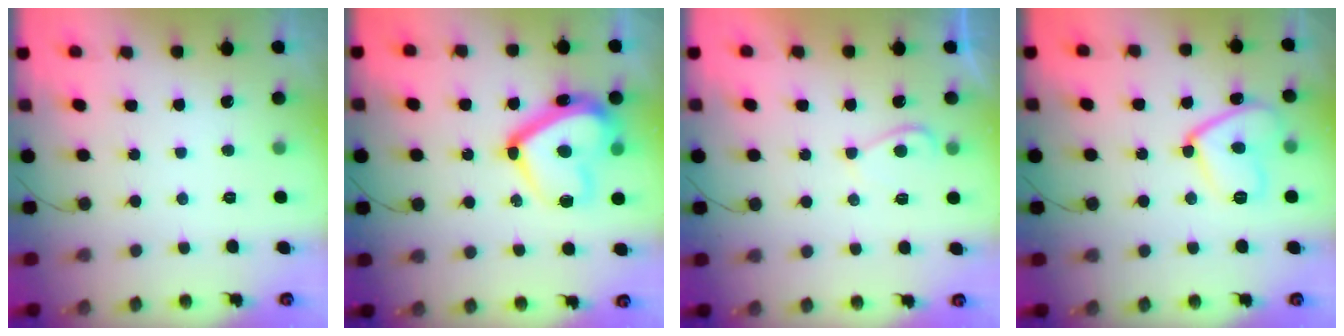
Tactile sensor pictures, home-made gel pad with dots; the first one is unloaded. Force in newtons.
{"total": 19.0, "press": 19.0, "slide": 1.3}
{"total": 3.8, "press": 3.7, "slide": 0.7}
{"total": 11.6, "press": 11.6, "slide": 1.0}